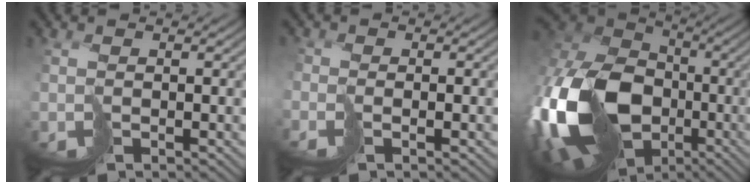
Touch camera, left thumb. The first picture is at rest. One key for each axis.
{"total": 0.9, "fx": -0.6, "fy": -0.4, "fz": -0.5, "tx": 0.023, "ty": 0.006, "tz": -0.016}
{"total": 21.0, "fx": -6.5, "fy": 14.7, "fz": 13.5, "tx": -0.353, "ty": -0.014, "tz": -0.102}